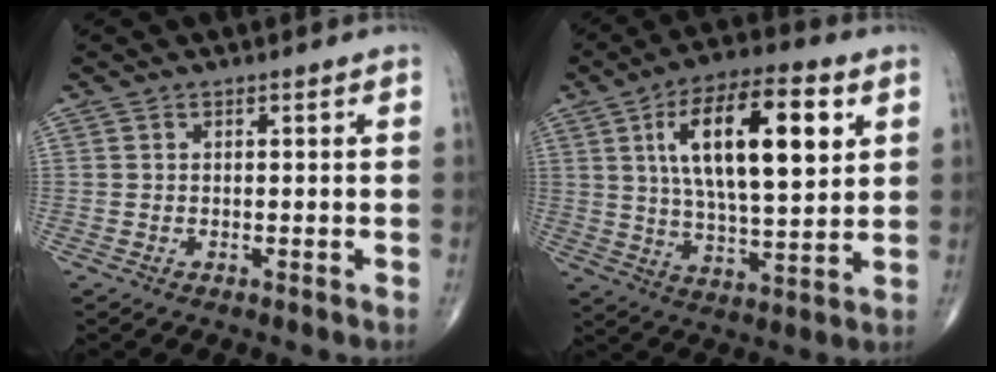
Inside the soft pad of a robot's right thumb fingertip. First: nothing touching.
{"total": 19.9, "force": [6.2, 7.5, 17.3], "torque": [-0.276, -0.012, 0.101]}